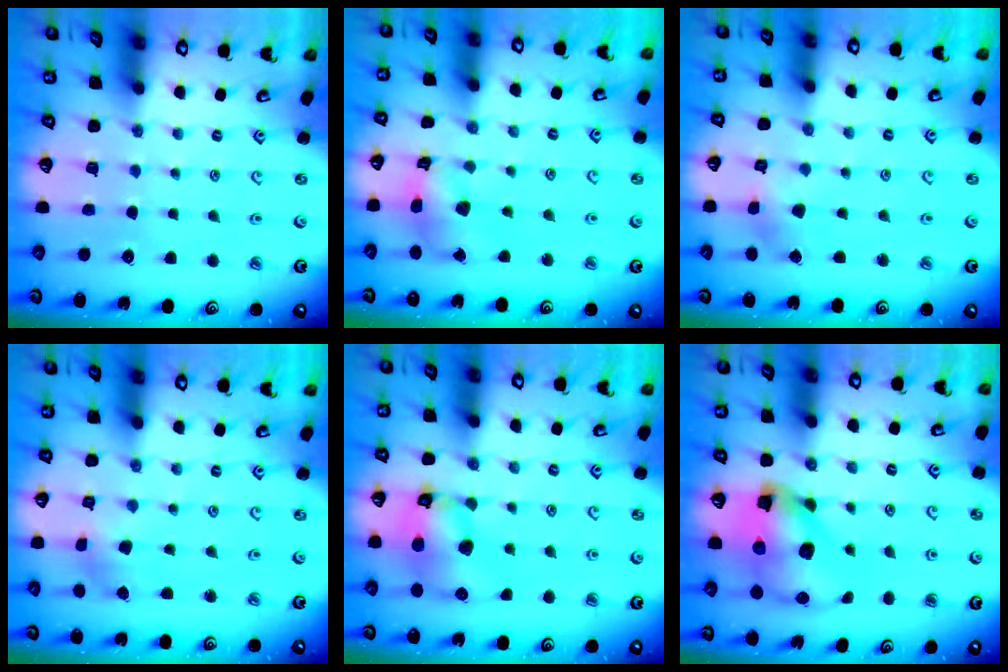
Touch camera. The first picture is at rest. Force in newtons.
{"total": 13.2, "press": 13.1, "slide": 1.6}
{"total": 3.8, "press": 3.8, "slide": 0.2}
{"total": 2.9, "press": 2.9, "slide": 0.5}
{"total": 12.6, "press": 12.5, "slide": 1.7}
{"total": 13.5, "press": 13.3, "slide": 1.9}